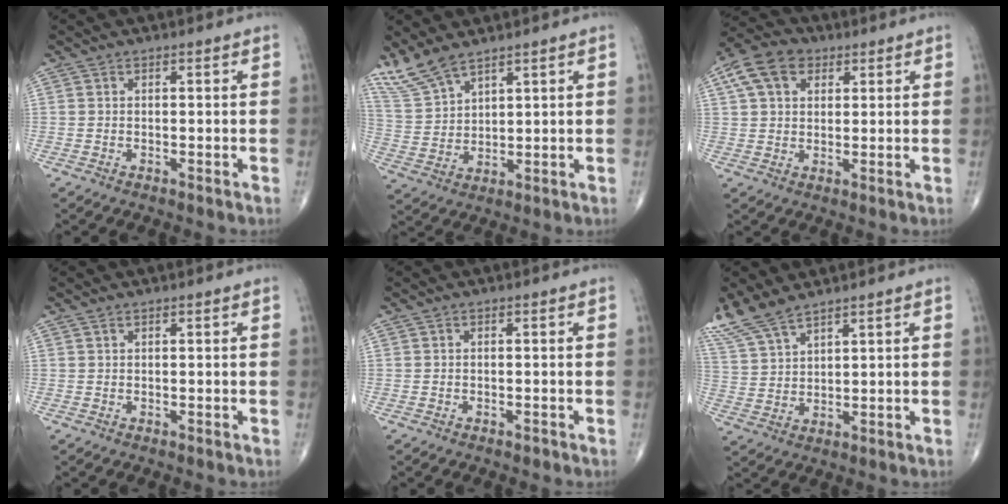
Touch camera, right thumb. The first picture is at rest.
{"total": 7.9, "force": [6.5, 2.6, 3.6], "torque": [-0.083, -0.017, 0.150]}
{"total": 9.4, "force": [3.8, 6.5, 5.7], "torque": [-0.097, 0.010, 0.062]}
{"total": 0.0}
{"total": 0.6, "force": [-0.4, 0.3, 0.3], "torque": [-0.004, 0.000, -0.008]}
{"total": 9.0, "force": [7.4, 2.6, 4.4], "torque": [-0.101, -0.014, 0.164]}